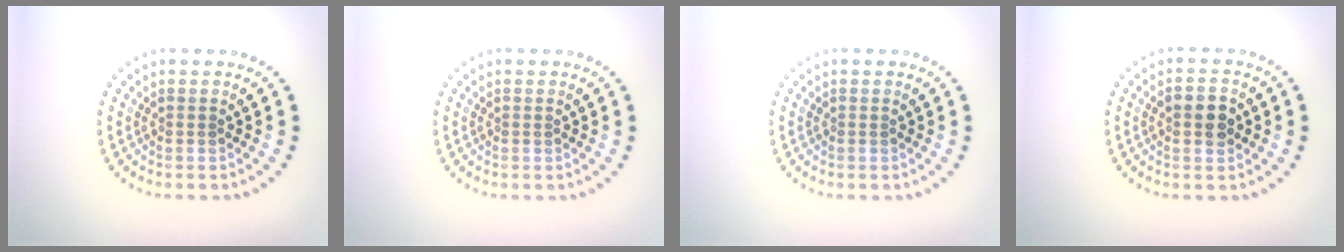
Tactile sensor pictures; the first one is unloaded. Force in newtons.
{"total": 0.0}
{"total": 0.0}
{"total": 2.8, "press": 2.8, "slide": 0.3}